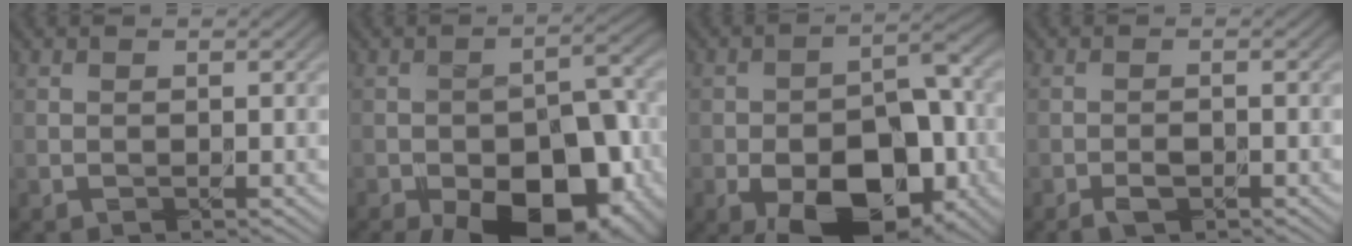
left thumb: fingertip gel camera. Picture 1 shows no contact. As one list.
[{"total": 17.7, "force": [-9.4, 9.4, 11.7], "torque": [-0.129, -0.021, -0.132]}, {"total": 15.8, "force": [-7.7, 8.6, 10.8], "torque": [-0.138, -0.016, -0.128]}, {"total": 1.6, "force": [-1.2, 0.5, 0.8], "torque": [-0.012, -0.001, -0.026]}]